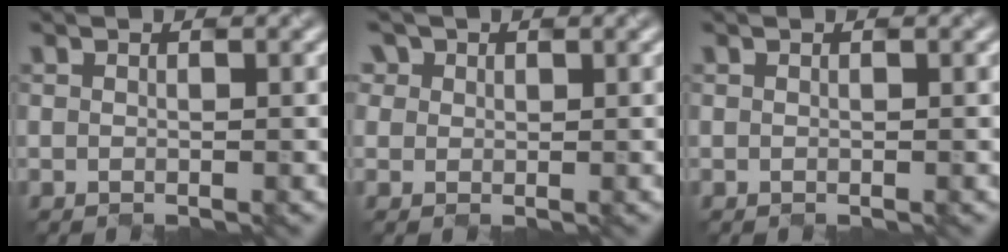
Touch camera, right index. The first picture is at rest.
{"total": 1.2, "force": [0.6, 0.7, -0.7], "torque": [-0.015, -0.008, 0.041]}
{"total": 0.0}